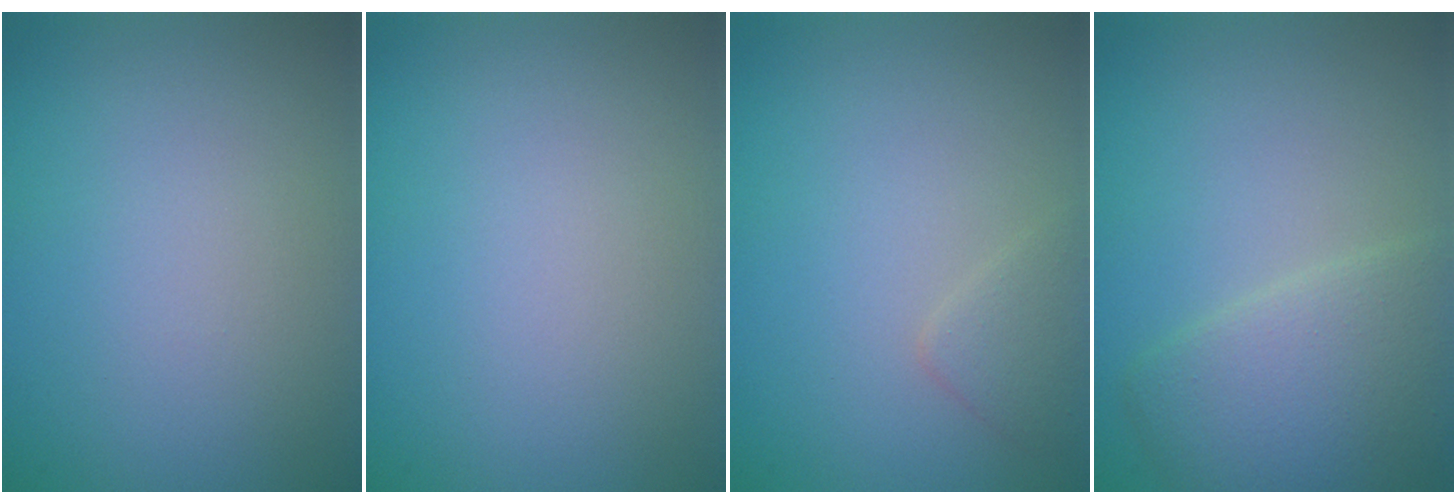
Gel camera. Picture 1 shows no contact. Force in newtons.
{"total": 0.0}
{"total": 1.3, "press": 1.3, "slide": 0.1}
{"total": 4.4, "press": 4.4, "slide": 0.2}